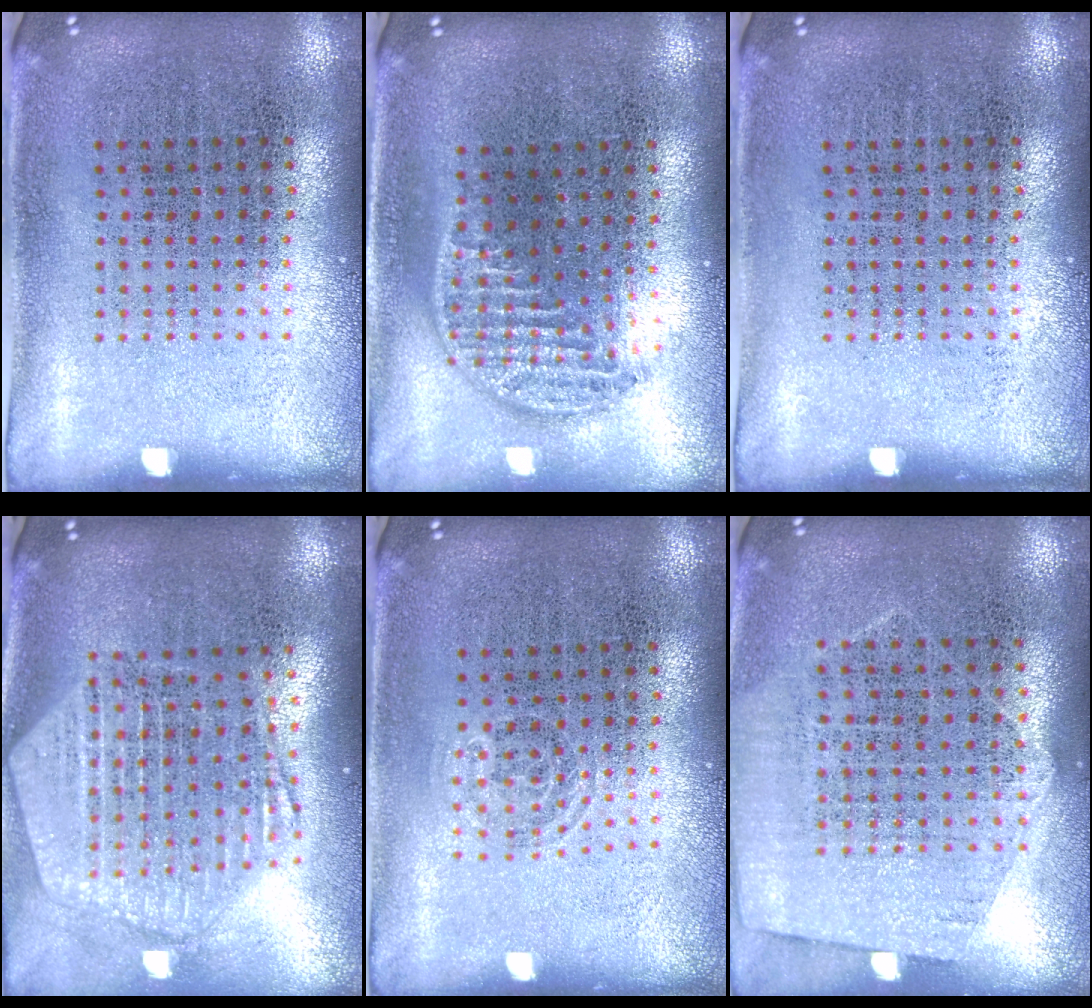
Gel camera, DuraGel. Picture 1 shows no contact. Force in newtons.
{"total": 1.3, "press": 1.1, "slide": 0.7}
{"total": 0.0}
{"total": 2.6, "press": 2.2, "slide": 1.4}
{"total": 0.7, "press": 0.5, "slide": 0.5}
{"total": 1.3, "press": 1.1, "slide": 0.7}